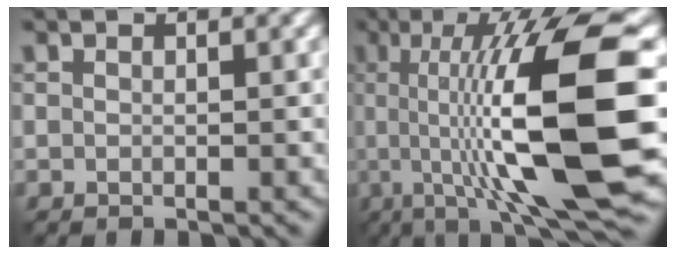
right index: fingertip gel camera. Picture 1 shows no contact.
{"total": 14.8, "force": [0.0, 3.5, 14.4], "torque": [-0.219, 0.008, -0.003]}